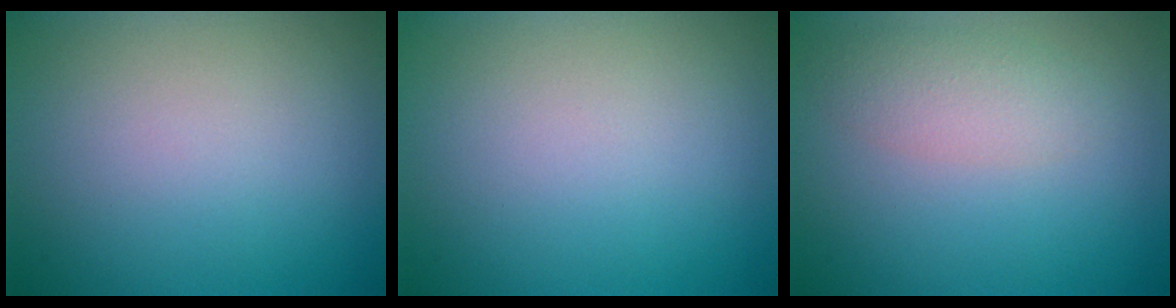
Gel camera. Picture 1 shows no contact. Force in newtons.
{"total": 0.0}
{"total": 2.5, "press": 2.5, "slide": 0.2}